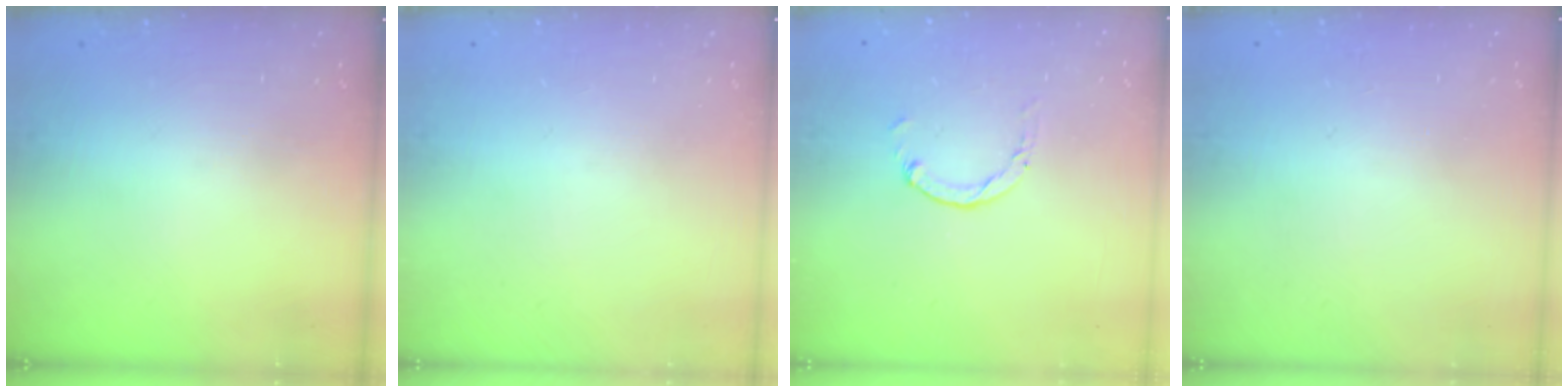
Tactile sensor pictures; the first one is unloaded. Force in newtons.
{"total": 0.0}
{"total": 1.5, "press": 1.5, "slide": 0.2}
{"total": 2.6, "press": 2.6, "slide": 0.2}